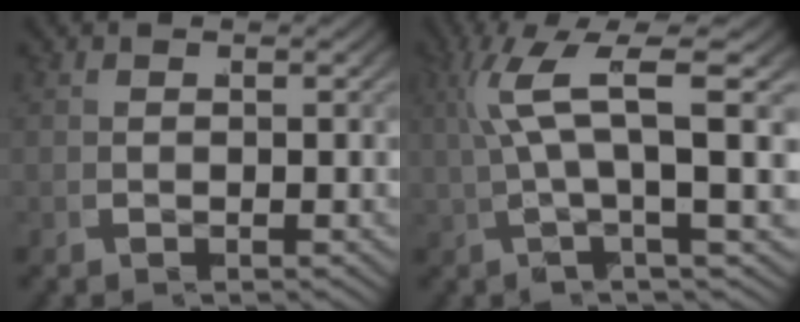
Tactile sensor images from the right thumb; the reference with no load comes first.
{"total": 7.7, "force": [2.9, 1.7, 6.9], "torque": [-0.123, 0.017, 0.040]}